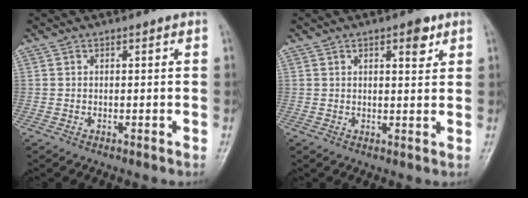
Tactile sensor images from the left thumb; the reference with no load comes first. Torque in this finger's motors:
{"motor_torque": [0.13, 0.21, -0.29, -0.14, 0.05]}